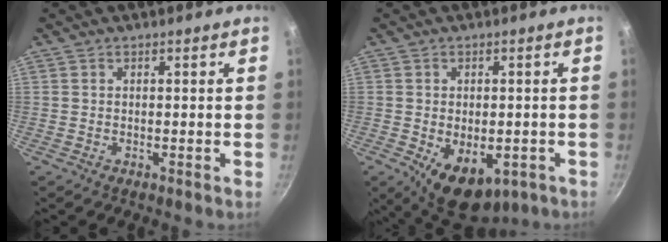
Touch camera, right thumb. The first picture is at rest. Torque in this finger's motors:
{"motor_torque": [-0.38, 0.46, 0.54, 0.49, 0.10]}